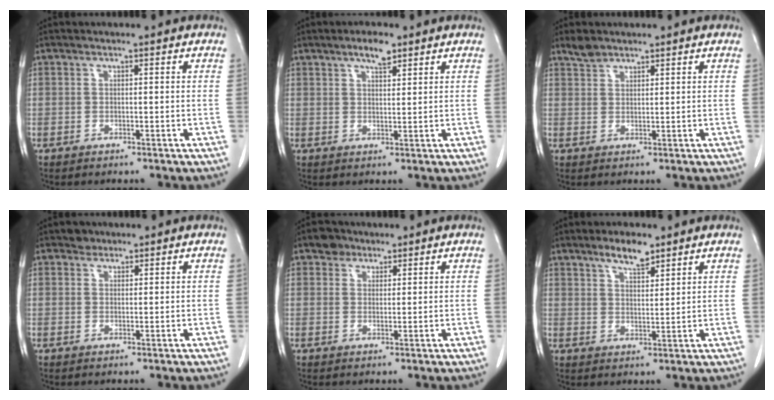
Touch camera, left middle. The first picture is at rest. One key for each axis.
{"total": 3.5, "fx": 2.5, "fy": 0.9, "fz": 2.3, "tx": -0.042, "ty": 0.001, "tz": 0.041}
{"total": 2.4, "fx": 2.1, "fy": 0.9, "fz": 0.5, "tx": -0.016, "ty": 0.006, "tz": 0.042}
{"total": 1.5, "fx": 1.1, "fy": 1.0, "fz": 0.0, "tx": 0.003, "ty": 0.000, "tz": 0.014}
{"total": 2.8, "fx": 1.9, "fy": 1.9, "fz": 0.4, "tx": -0.008, "ty": 0.007, "tz": 0.029}
{"total": 4.7, "fx": 3.6, "fy": 1.3, "fz": 2.7, "tx": -0.052, "ty": 0.000, "tz": 0.064}